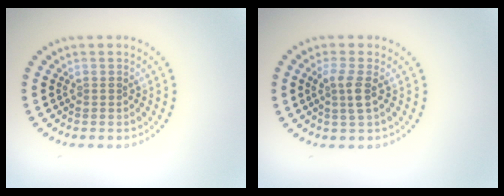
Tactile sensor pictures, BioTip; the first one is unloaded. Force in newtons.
{"total": 2.0, "press": 1.7, "slide": 1.0}